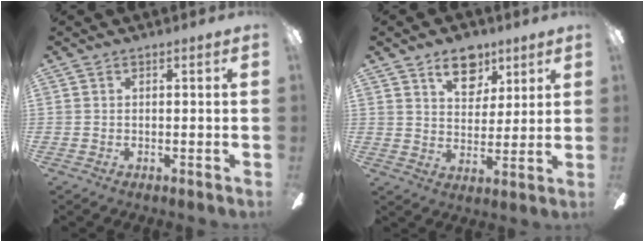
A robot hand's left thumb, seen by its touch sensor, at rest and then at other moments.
{"total": 10.0, "force": [6.3, 6.2, 4.8], "torque": [-0.048, -0.026, 0.109]}